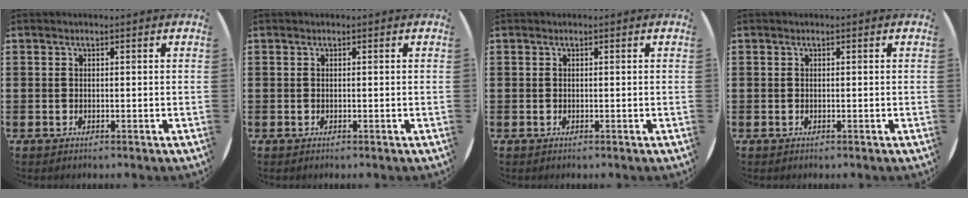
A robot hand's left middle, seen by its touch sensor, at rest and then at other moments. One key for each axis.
{"total": 0.0}
{"total": 0.0}
{"total": 0.0}